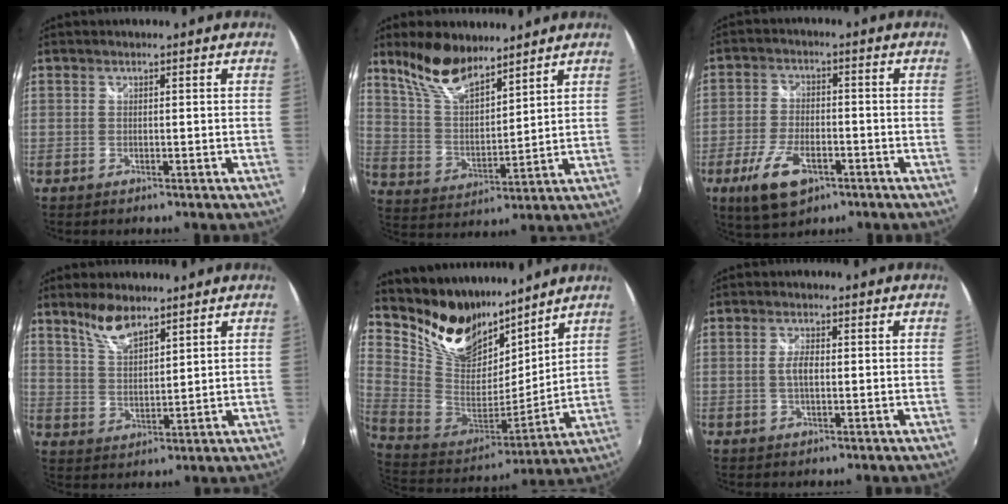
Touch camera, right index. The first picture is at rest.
{"total": 11.6, "force": [9.1, 4.0, 5.9], "torque": [-0.118, 0.012, 0.183]}
{"total": 10.4, "force": [-5.3, 5.0, 7.4], "torque": [-0.165, -0.014, -0.093]}
{"total": 6.8, "force": [5.2, 2.1, 3.7], "torque": [-0.068, 0.004, 0.106]}
{"total": 19.2, "force": [14.8, 9.7, 7.6], "torque": [-0.194, 0.000, 0.289]}
{"total": 2.6, "force": [0.0, 1.0, 2.4], "torque": [-0.047, 0.001, -0.003]}